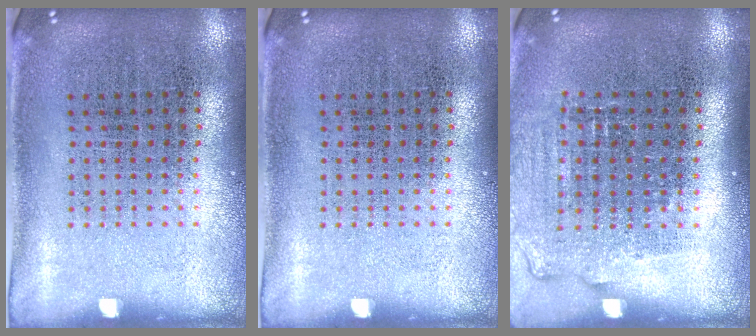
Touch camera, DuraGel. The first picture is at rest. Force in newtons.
{"total": 0.0}
{"total": 1.1, "press": 1.1, "slide": 0.4}